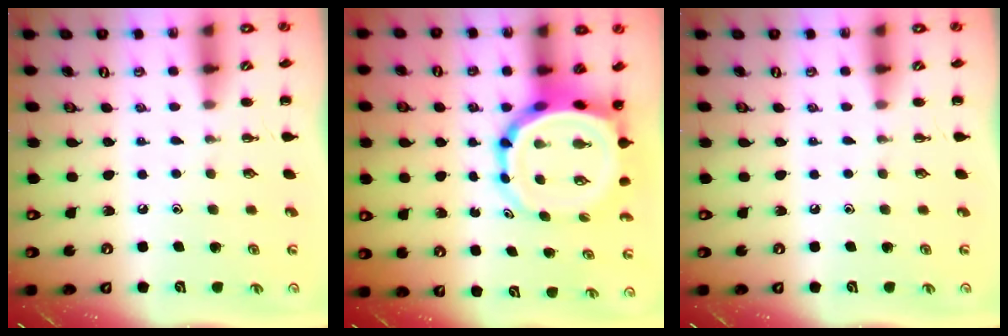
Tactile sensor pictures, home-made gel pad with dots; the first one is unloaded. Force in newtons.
{"total": 10.0, "press": 9.6, "slide": 3.0}
{"total": 0.0}